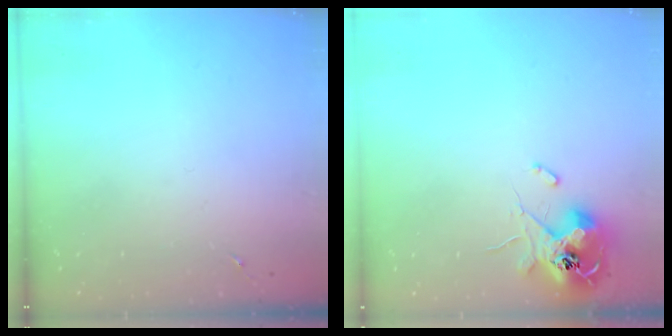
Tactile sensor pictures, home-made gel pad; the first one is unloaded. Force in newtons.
{"total": 12.4, "press": 12.4, "slide": 1.0}